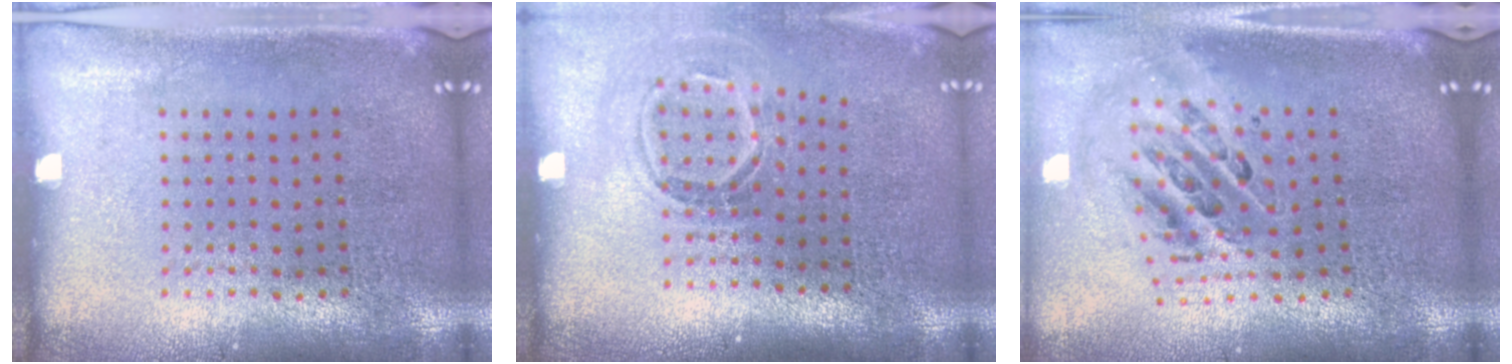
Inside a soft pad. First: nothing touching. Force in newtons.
{"total": 1.7, "press": 1.2, "slide": 1.2}
{"total": 1.4, "press": 1.3, "slide": 0.7}